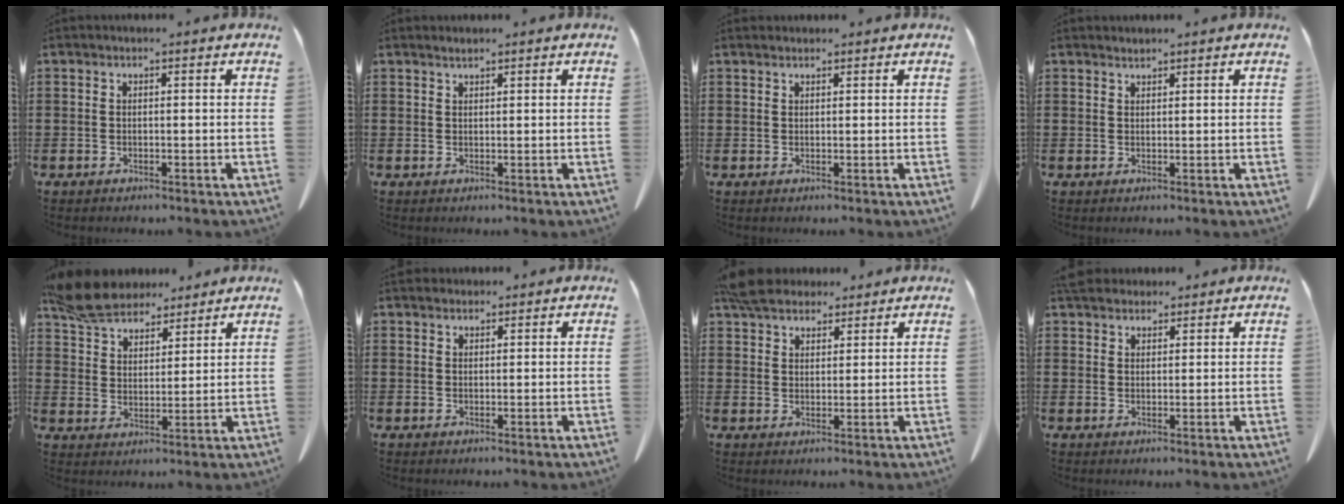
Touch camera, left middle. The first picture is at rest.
{"total": 1.2, "force": [1.0, 0.1, 0.5], "torque": [-0.011, -0.002, 0.021]}
{"total": 1.0, "force": [1.0, 0.2, 0.1], "torque": [-0.005, -0.003, 0.022]}
{"total": 1.1, "force": [1.1, 0.1, 0.1], "torque": [-0.006, -0.003, 0.023]}
{"total": 8.8, "force": [7.8, 2.8, 2.7], "torque": [-0.087, -0.021, 0.151]}
{"total": 1.8, "force": [1.7, 0.6, 0.2], "torque": [-0.009, 0.000, 0.036]}
{"total": 5.8, "force": [5.2, 2.1, 1.6], "torque": [-0.041, -0.008, 0.100]}
{"total": 3.7, "force": [3.4, 1.1, 0.6], "torque": [-0.013, -0.007, 0.067]}